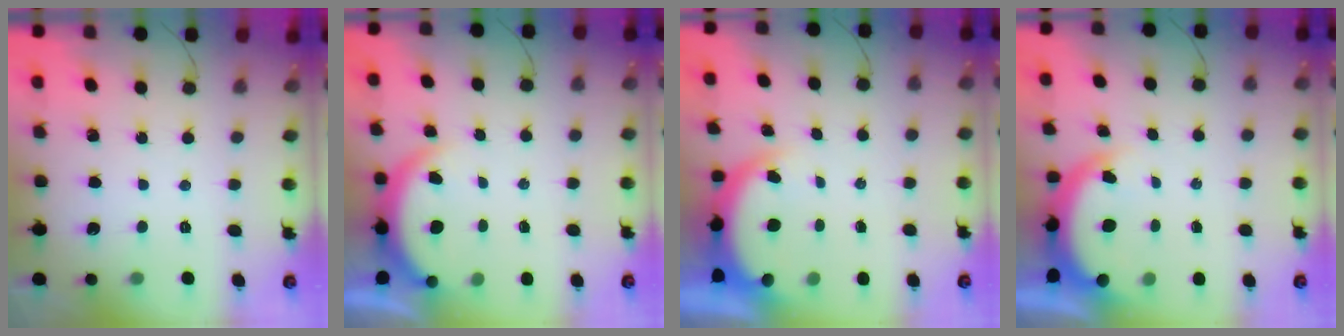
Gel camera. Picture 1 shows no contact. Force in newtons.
{"total": 5.1, "press": 5.0, "slide": 0.4}
{"total": 4.5, "press": 4.5, "slide": 0.7}
{"total": 4.0, "press": 3.9, "slide": 0.6}